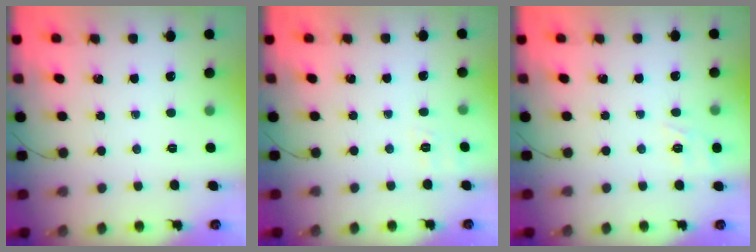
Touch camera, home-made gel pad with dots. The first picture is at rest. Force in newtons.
{"total": 6.0, "press": 5.7, "slide": 1.9}
{"total": 6.5, "press": 6.3, "slide": 1.7}